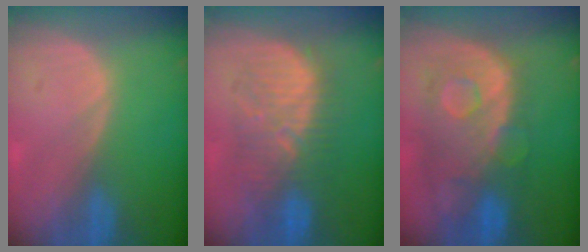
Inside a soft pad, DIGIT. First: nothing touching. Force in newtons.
{"total": 9.1, "press": 9.1, "slide": 0.3}
{"total": 11.2, "press": 9.8, "slide": 5.5}